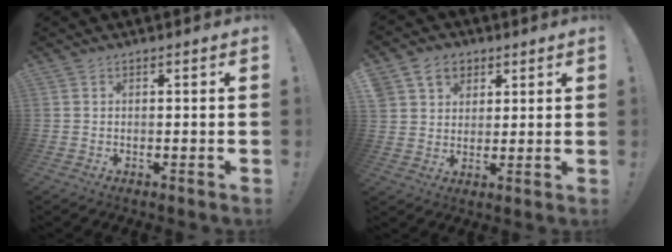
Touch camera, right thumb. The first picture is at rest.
{"total": 8.4, "force": [4.1, 6.9, 2.4], "torque": [-0.032, -0.016, 0.084]}